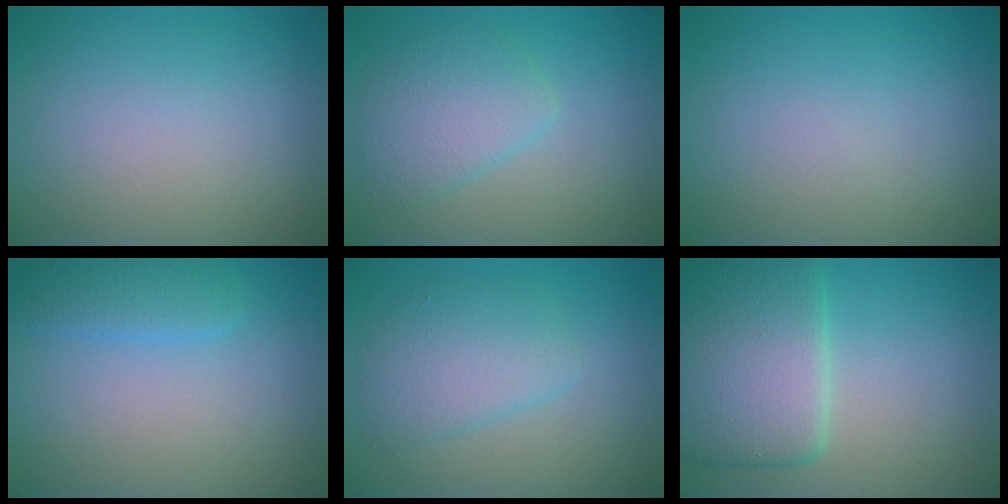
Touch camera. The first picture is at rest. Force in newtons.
{"total": 3.7, "press": 3.7, "slide": 0.1}
{"total": 0.0}
{"total": 2.5, "press": 2.5, "slide": 0.1}
{"total": 3.7, "press": 3.7, "slide": 0.1}
{"total": 8.1, "press": 8.1, "slide": 0.2}